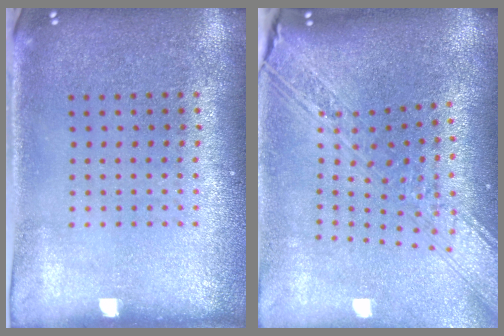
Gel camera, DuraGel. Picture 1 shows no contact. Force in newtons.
{"total": 3.3, "press": 2.5, "slide": 2.1}